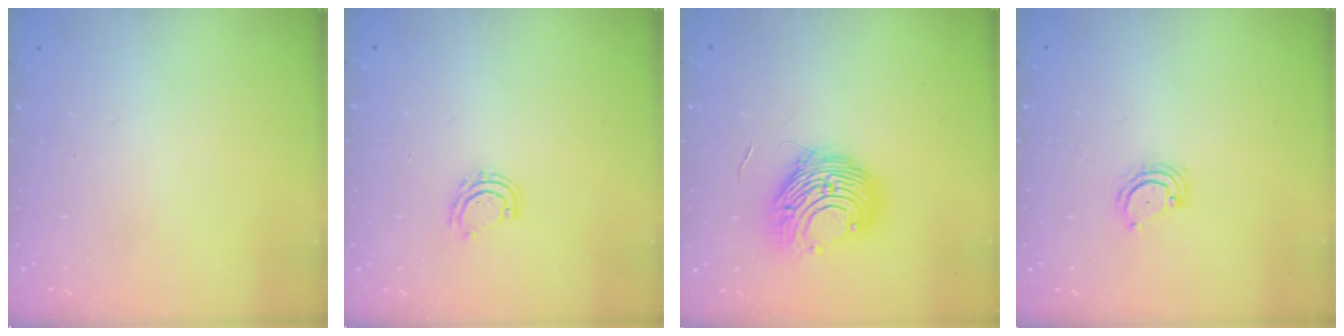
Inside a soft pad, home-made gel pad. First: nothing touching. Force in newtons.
{"total": 6.1, "press": 5.9, "slide": 1.4}
{"total": 11.1, "press": 11.1, "slide": 0.9}
{"total": 2.3, "press": 2.3, "slide": 0.2}